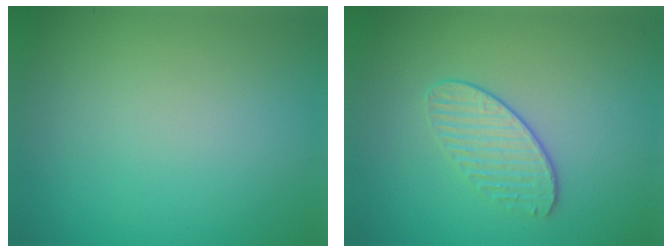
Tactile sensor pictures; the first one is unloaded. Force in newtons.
{"total": 1.9, "press": 1.5, "slide": 1.2}